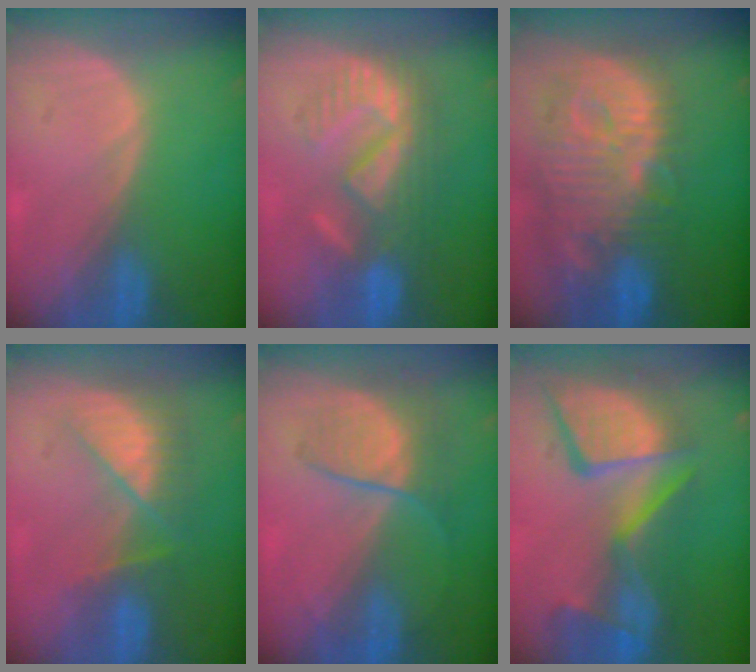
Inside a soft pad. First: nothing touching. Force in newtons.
{"total": 8.8, "press": 8.7, "slide": 1.7}
{"total": 13.8, "press": 12.0, "slide": 6.7}
{"total": 8.1, "press": 7.0, "slide": 4.1}
{"total": 6.6, "press": 6.0, "slide": 2.7}
{"total": 13.5, "press": 11.2, "slide": 7.6}